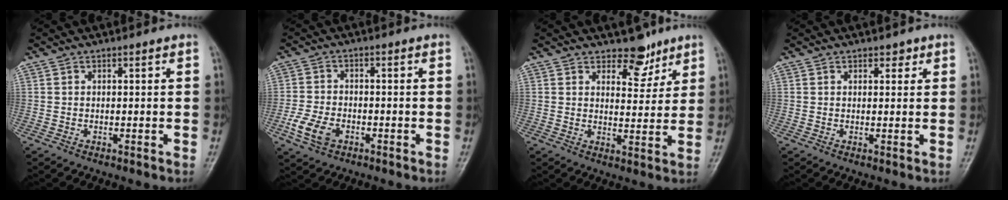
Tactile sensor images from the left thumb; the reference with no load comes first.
{"total": 6.1, "force": [-2.7, 4.0, 3.8], "torque": [-0.076, 0.009, -0.052]}
{"total": 5.7, "force": [4.4, 3.2, 1.9], "torque": [0.006, -0.031, 0.065]}
{"total": 1.6, "force": [1.0, 0.9, 0.7], "torque": [0.004, -0.003, 0.010]}